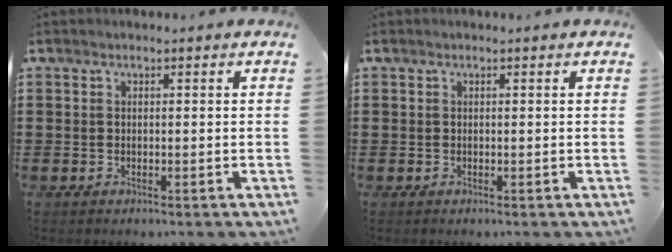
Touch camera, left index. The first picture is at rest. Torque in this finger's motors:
{"motor_torque": [-0.01, 0.01, -0.01, 0.01]}